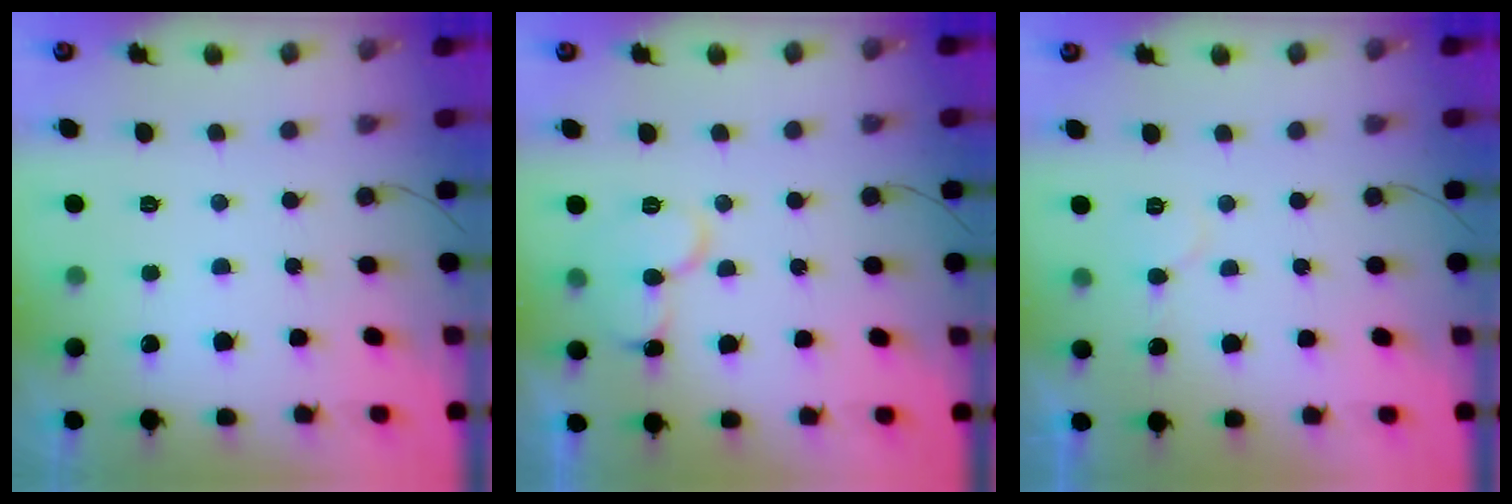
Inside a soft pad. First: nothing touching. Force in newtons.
{"total": 10.9, "press": 10.8, "slide": 1.2}
{"total": 3.8, "press": 3.8, "slide": 0.3}